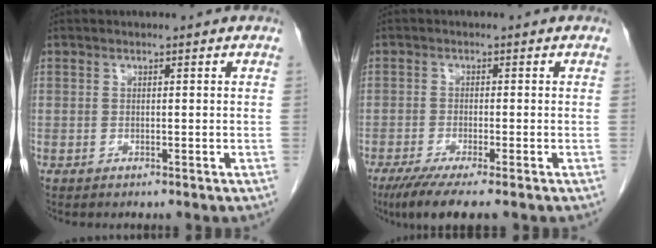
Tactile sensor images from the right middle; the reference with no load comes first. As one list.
[{"total": 6.1, "force": [-4.3, 0.1, 4.2], "torque": [-0.066, -0.016, -0.073]}]